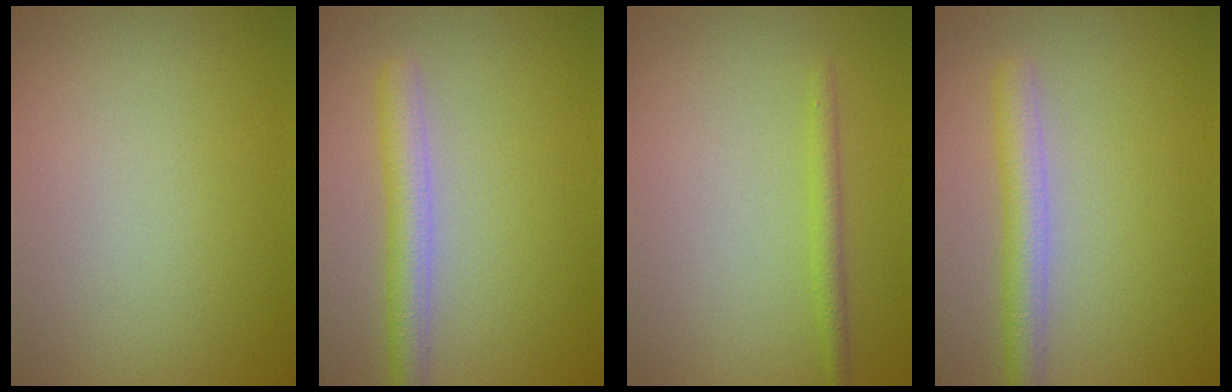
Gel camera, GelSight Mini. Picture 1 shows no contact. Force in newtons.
{"total": 3.0, "press": 3.0, "slide": 0.1}
{"total": 1.5, "press": 1.5, "slide": 0.2}
{"total": 3.0, "press": 3.0, "slide": 0.1}